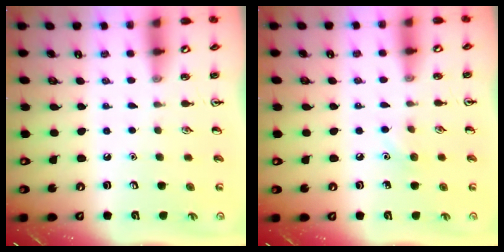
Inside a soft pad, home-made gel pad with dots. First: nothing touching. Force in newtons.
{"total": 5.6, "press": 5.3, "slide": 1.8}